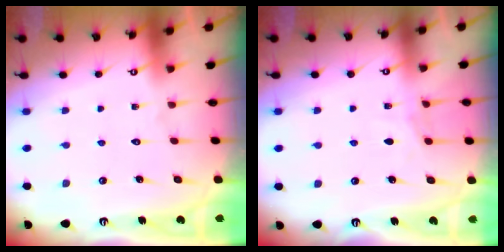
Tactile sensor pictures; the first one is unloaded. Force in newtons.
{"total": 4.4, "press": 4.4, "slide": 0.5}